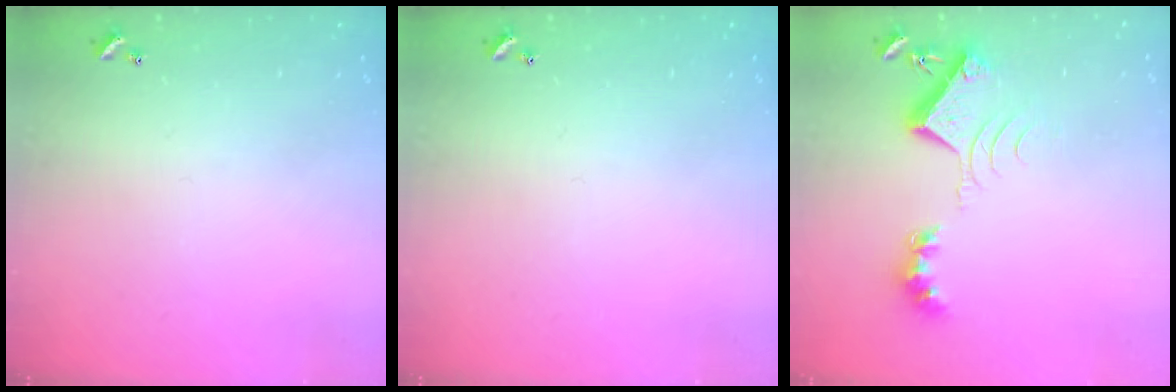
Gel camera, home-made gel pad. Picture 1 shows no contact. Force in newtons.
{"total": 0.0}
{"total": 8.7, "press": 8.6, "slide": 1.1}